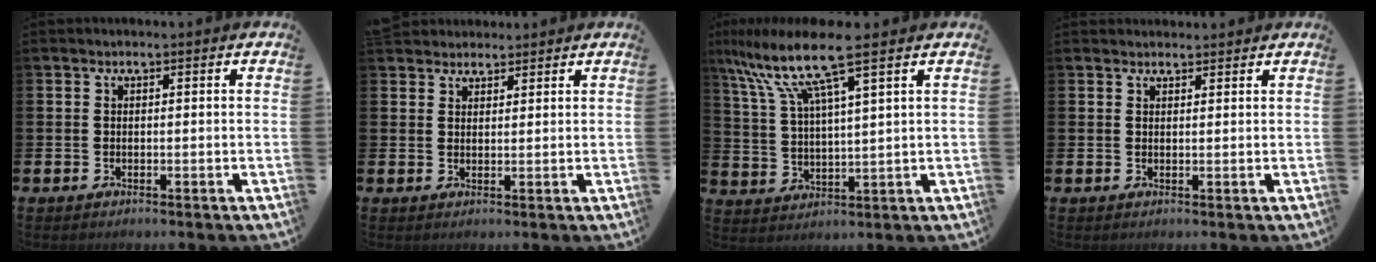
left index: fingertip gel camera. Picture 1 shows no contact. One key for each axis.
{"total": 2.7, "fx": 2.5, "fy": 1.0, "fz": -0.3, "tx": 0.008, "ty": -0.008, "tz": 0.045}
{"total": 10.1, "fx": 7.3, "fy": 1.1, "fz": 6.8, "tx": -0.159, "ty": -0.024, "tz": 0.124}
{"total": 1.5, "fx": 1.4, "fy": 0.4, "fz": 0.0, "tx": 0.008, "ty": -0.004, "tz": 0.024}